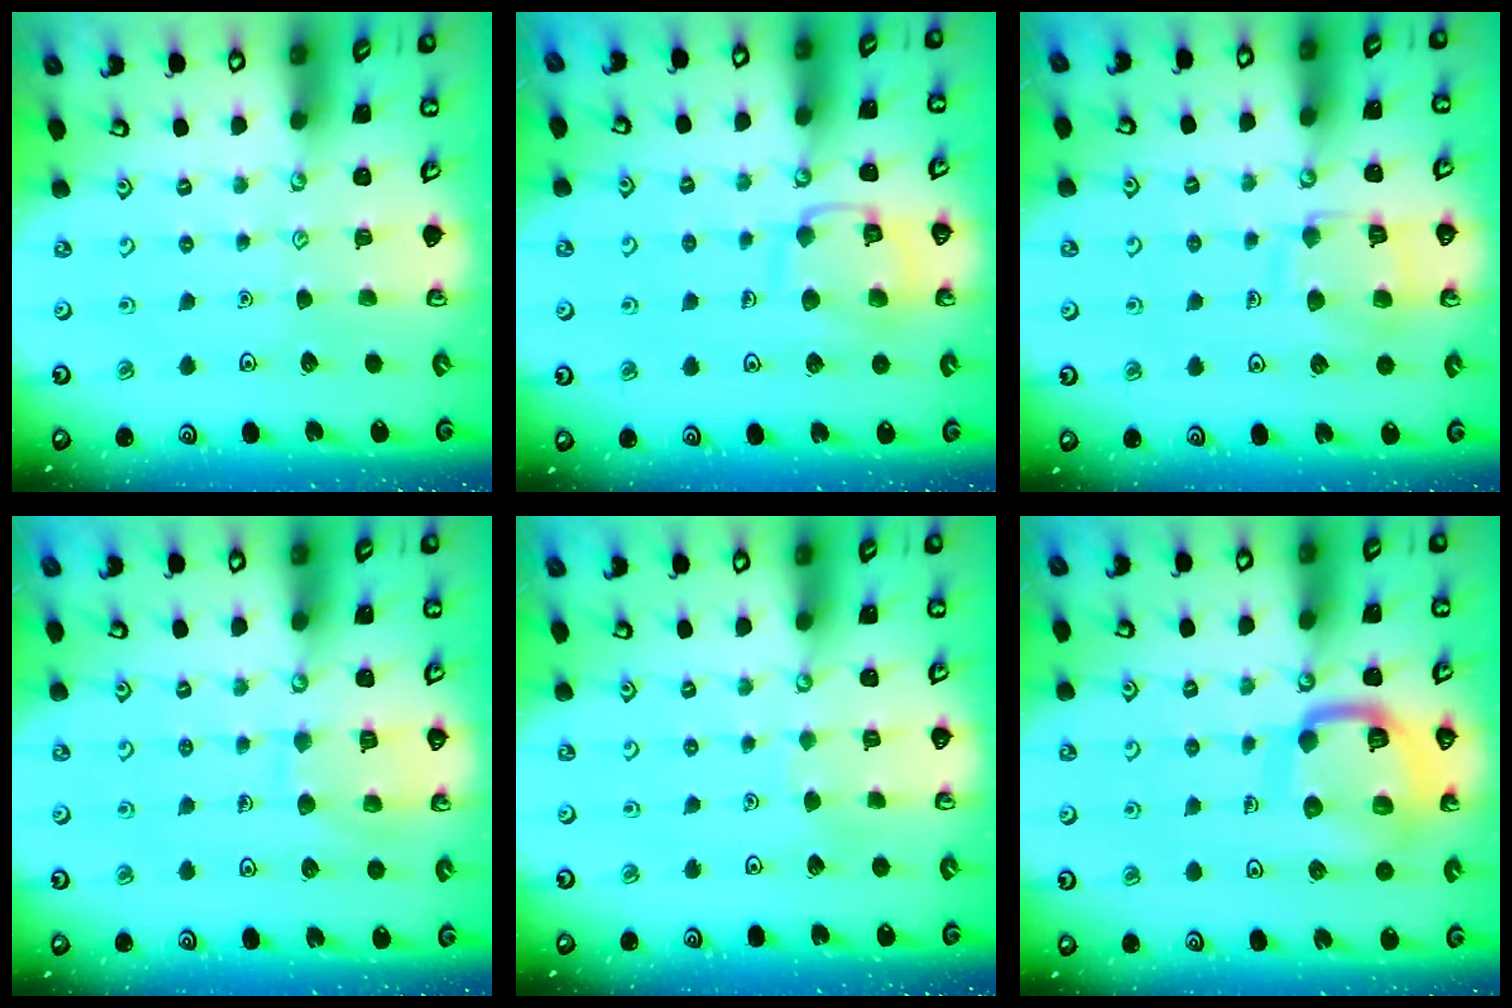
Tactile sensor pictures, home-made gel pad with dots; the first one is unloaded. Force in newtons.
{"total": 12.4, "press": 12.4, "slide": 1.0}
{"total": 11.4, "press": 11.3, "slide": 1.0}
{"total": 8.6, "press": 8.6, "slide": 0.8}
{"total": 3.2, "press": 3.2, "slide": 0.4}
{"total": 15.9, "press": 15.9, "slide": 1.6}